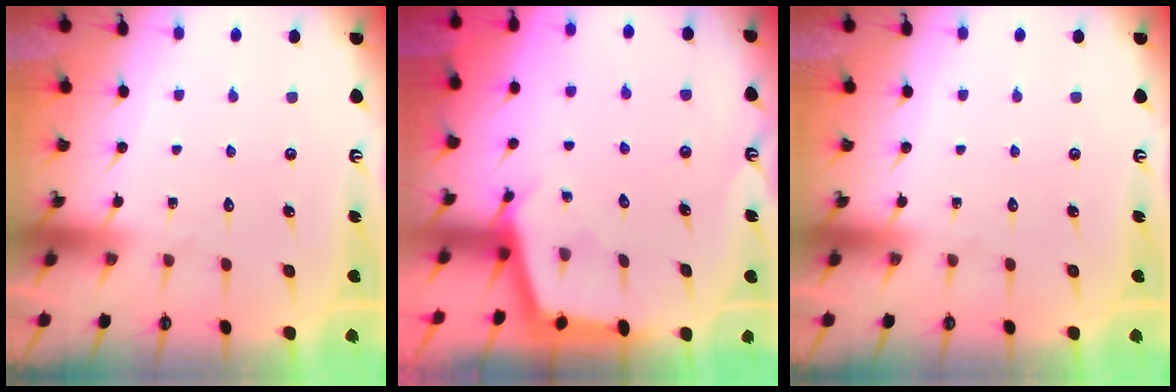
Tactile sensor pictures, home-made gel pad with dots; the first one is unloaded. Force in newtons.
{"total": 2.9, "press": 2.9, "slide": 0.3}
{"total": 0.0}